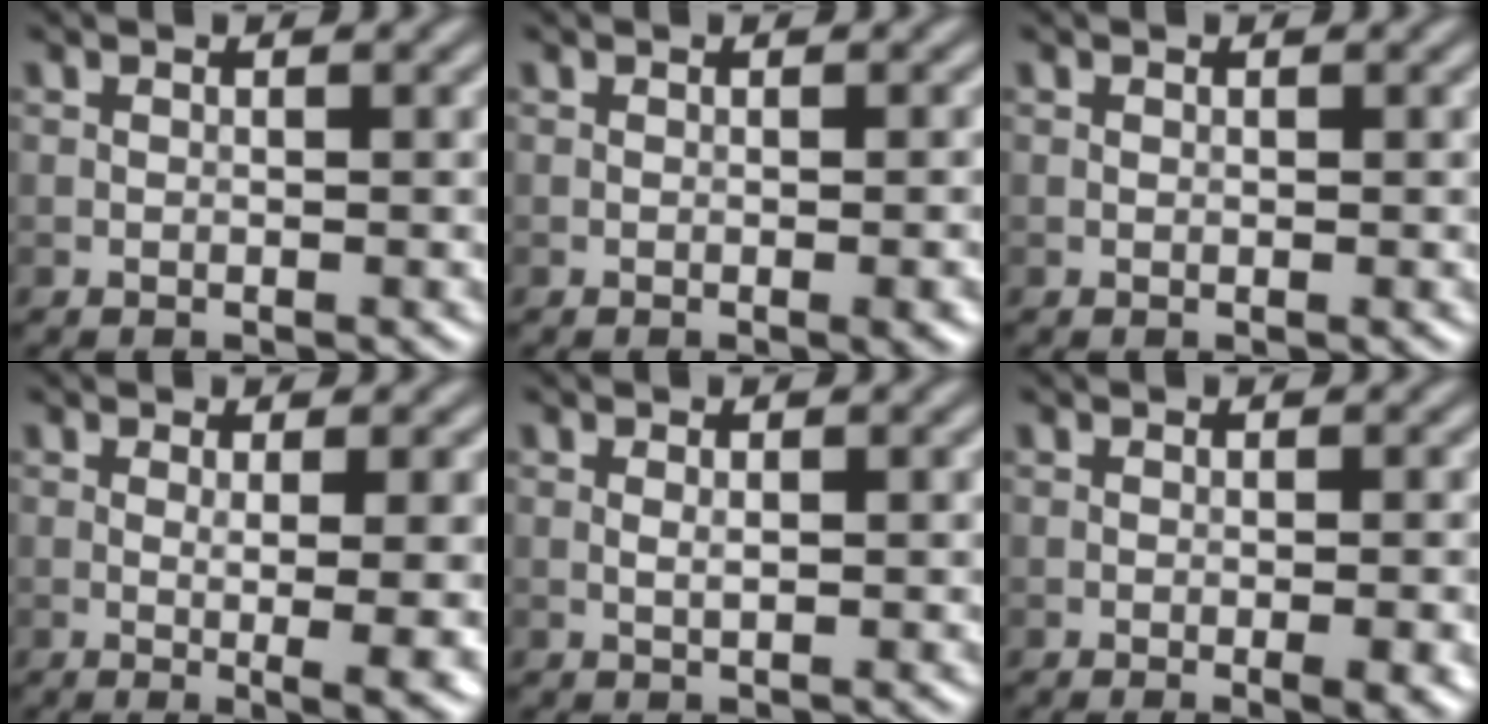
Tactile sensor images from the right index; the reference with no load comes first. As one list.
[{"total": 1.8, "force": [-0.5, 0.4, 1.7], "torque": [-0.018, -0.002, -0.006]}, {"total": 0.0}, {"total": 5.6, "force": [-0.3, 1.2, 5.4], "torque": [-0.074, -0.009, 0.001]}, {"total": 0.7, "force": [0.2, 0.1, 0.6], "torque": [-0.014, 0.000, 0.003]}, {"total": 2.7, "force": [-0.8, 0.6, 2.5], "torque": [-0.033, -0.003, -0.011]}]